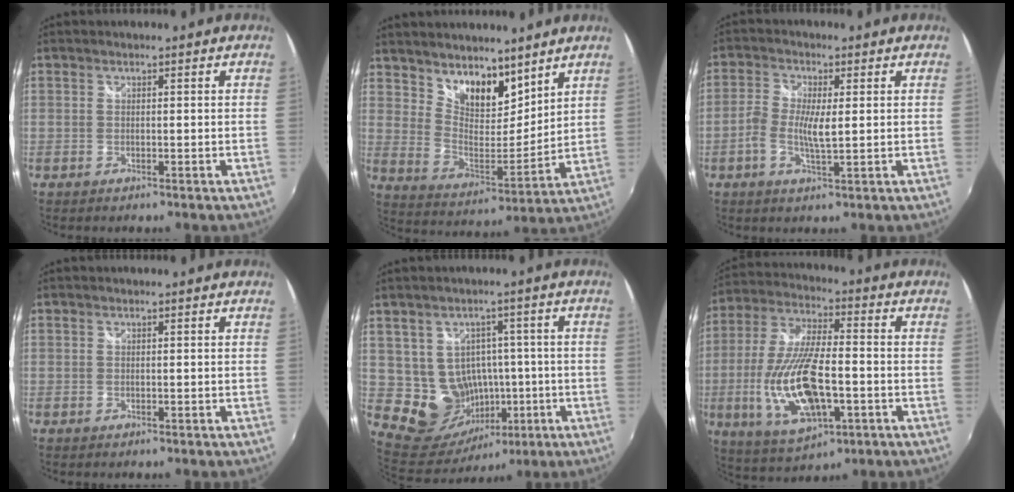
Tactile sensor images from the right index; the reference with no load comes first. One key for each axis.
{"total": 12.2, "fx": 9.2, "fy": 6.0, "fz": 5.4, "tx": -0.089, "ty": 0.005, "tz": 0.167}
{"total": 5.2, "fx": -0.3, "fy": 1.6, "fz": 4.9, "tx": -0.108, "ty": 0.002, "tz": -0.012}
{"total": 0.0}
{"total": 11.8, "fx": -0.5, "fy": 11.3, "fz": 3.4, "tx": -0.084, "ty": 0.020, "tz": 0.022}
{"total": 18.4, "fx": -4.5, "fy": 7.3, "fz": 16.3, "tx": -0.342, "ty": -0.016, "tz": -0.070}